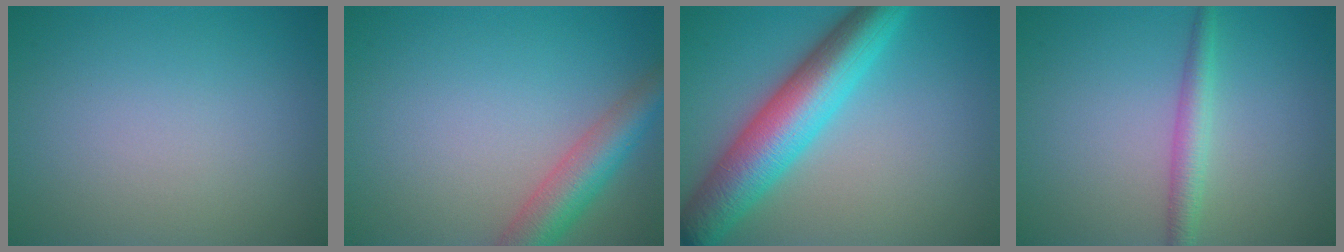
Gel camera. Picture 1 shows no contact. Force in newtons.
{"total": 4.9, "press": 4.9, "slide": 0.2}
{"total": 8.6, "press": 8.6, "slide": 0.1}
{"total": 2.3, "press": 2.3, "slide": 0.1}